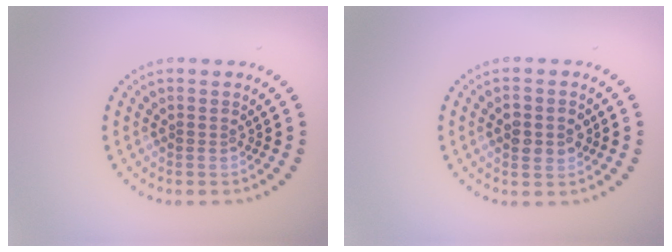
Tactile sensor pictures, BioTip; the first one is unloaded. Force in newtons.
{"total": 3.4, "press": 3.4, "slide": 0.1}